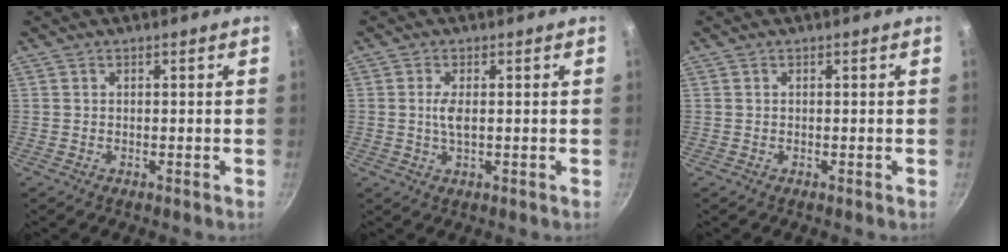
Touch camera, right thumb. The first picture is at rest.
{"total": 2.9, "force": [0.2, 1.0, 2.7], "torque": [-0.062, 0.001, 0.001]}
{"total": 0.0}